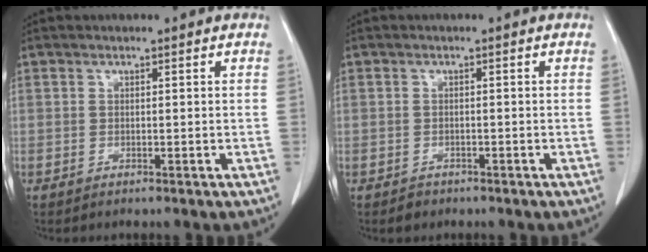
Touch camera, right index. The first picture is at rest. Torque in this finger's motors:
{"motor_torque": [-0.05, 0.02, -0.13, -0.06]}